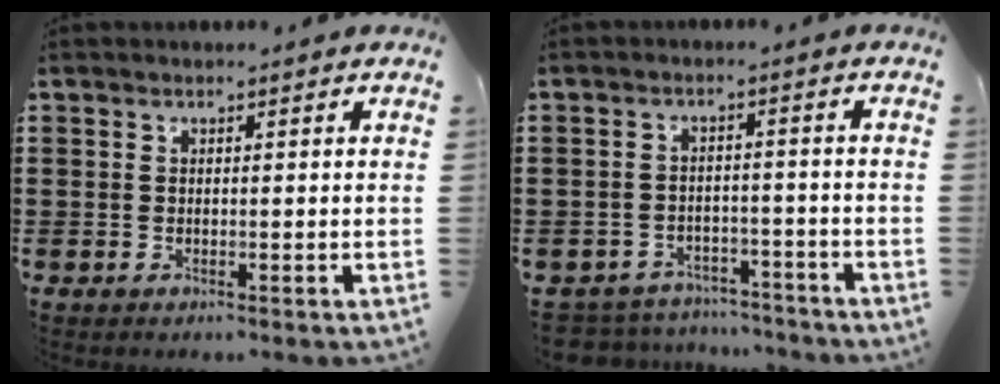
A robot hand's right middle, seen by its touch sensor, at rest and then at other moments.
{"total": 4.1, "force": [-4.1, 0.6, -0.2], "torque": [-0.010, 0.001, -0.090]}